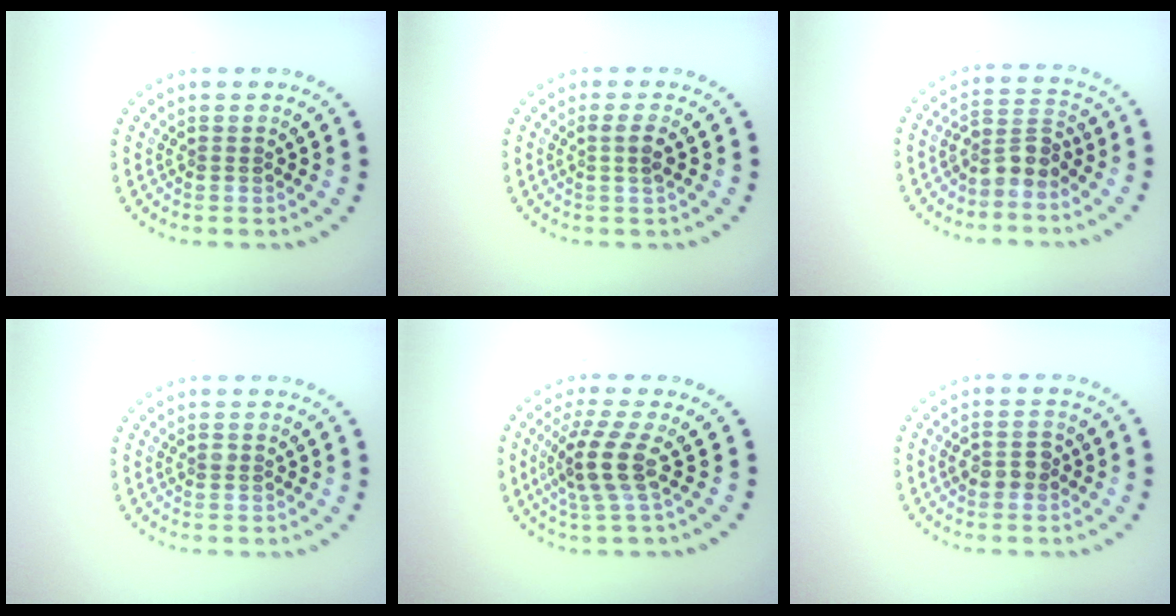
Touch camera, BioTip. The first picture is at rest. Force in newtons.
{"total": 1.5, "press": 1.2, "slide": 0.9}
{"total": 2.5, "press": 1.9, "slide": 1.6}
{"total": 0.7, "press": 0.7, "slide": 0.1}
{"total": 3.8, "press": 3.0, "slide": 2.3}
{"total": 2.1, "press": 2.0, "slide": 0.3}